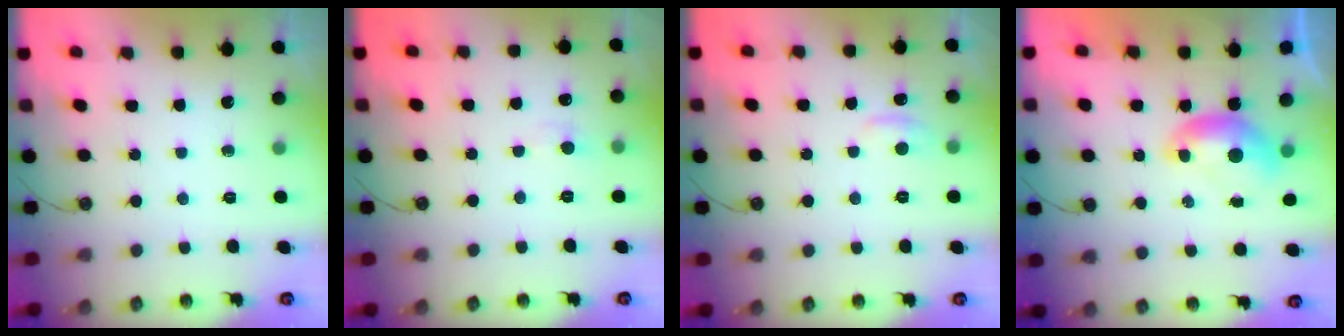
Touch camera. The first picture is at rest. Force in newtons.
{"total": 0.0}
{"total": 0.9, "press": 0.0, "slide": 0.9}
{"total": 0.0}